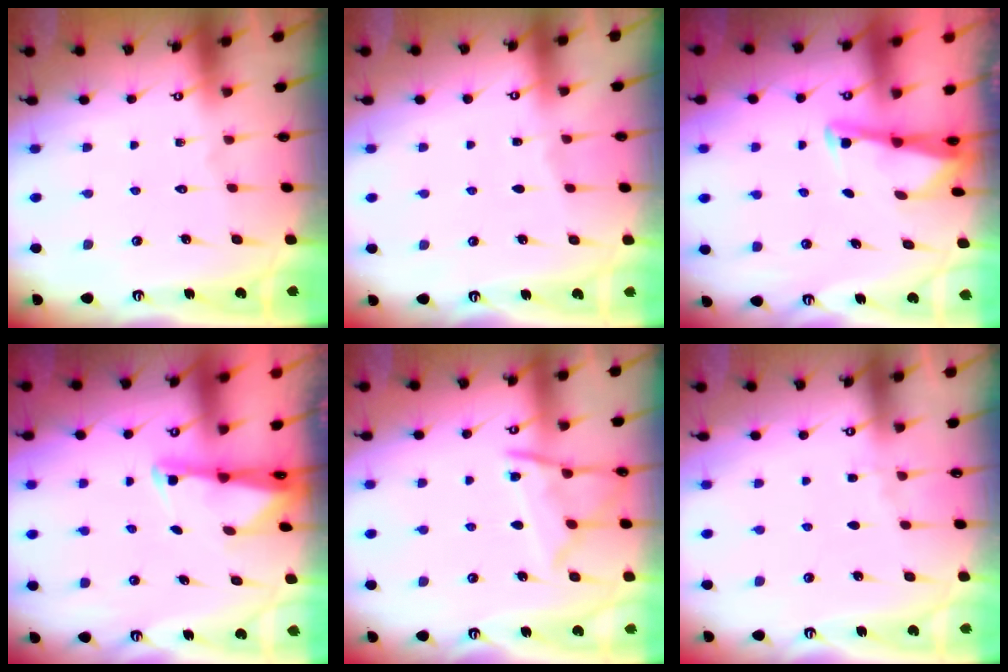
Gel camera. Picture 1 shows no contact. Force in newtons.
{"total": 2.5, "press": 2.5, "slide": 0.4}
{"total": 2.9, "press": 2.9, "slide": 0.2}
{"total": 1.9, "press": 1.9, "slide": 0.4}
{"total": 11.5, "press": 11.4, "slide": 1.0}
{"total": 3.3, "press": 3.2, "slide": 0.6}